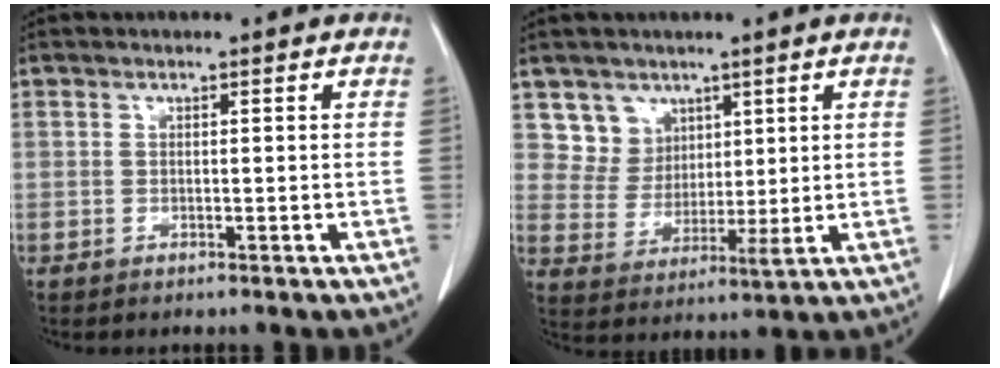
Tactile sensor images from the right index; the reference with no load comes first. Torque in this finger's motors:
{"motor_torque": [0.09, 0.04, 0.03, 0.01]}